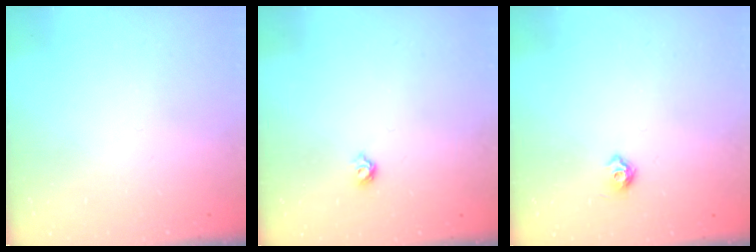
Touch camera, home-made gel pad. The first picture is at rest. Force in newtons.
{"total": 4.8, "press": 4.8, "slide": 0.8}
{"total": 5.6, "press": 5.5, "slide": 1.0}